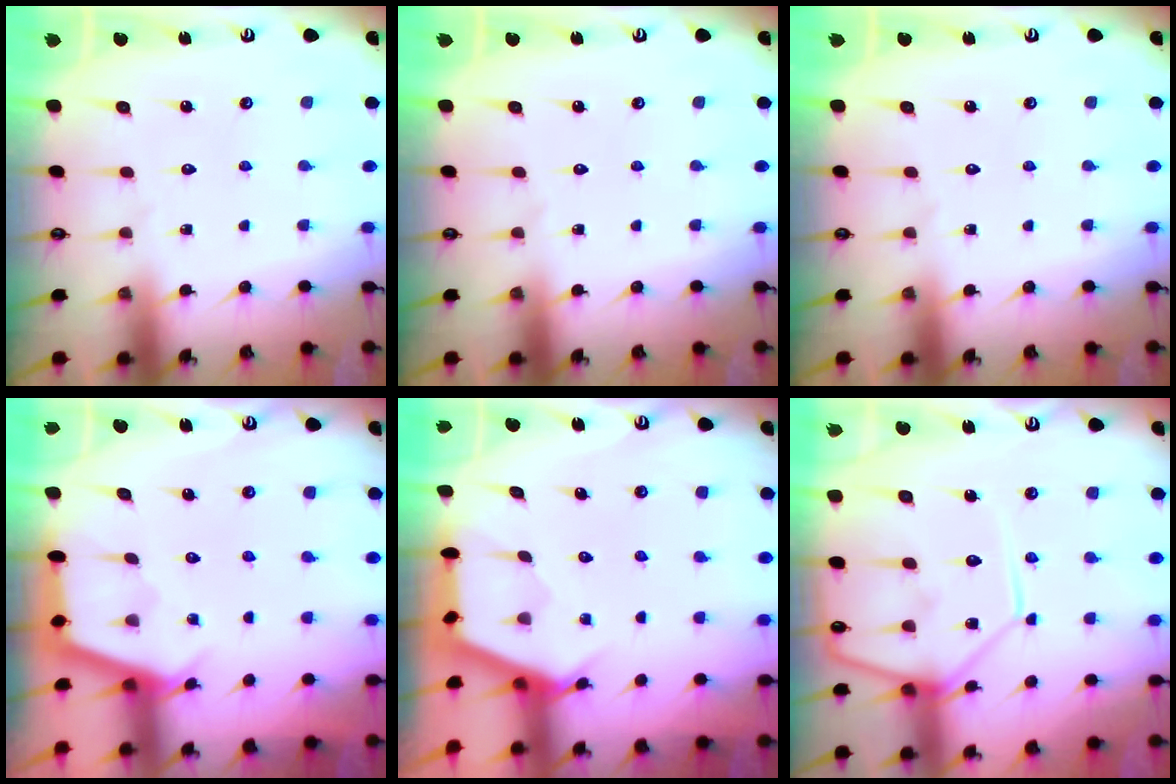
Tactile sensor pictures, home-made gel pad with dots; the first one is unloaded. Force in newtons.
{"total": 0.0}
{"total": 0.0}
{"total": 2.8, "press": 2.7, "slide": 0.3}
{"total": 2.5, "press": 2.5, "slide": 0.4}
{"total": 13.0, "press": 13.0, "slide": 0.9}